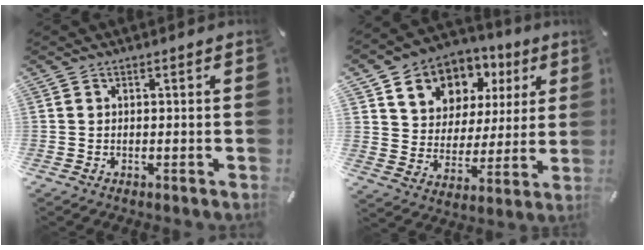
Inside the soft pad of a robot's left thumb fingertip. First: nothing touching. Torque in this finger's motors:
{"motor_torque": [2.51, 2.51, 1.39, -1.38, 0.16]}